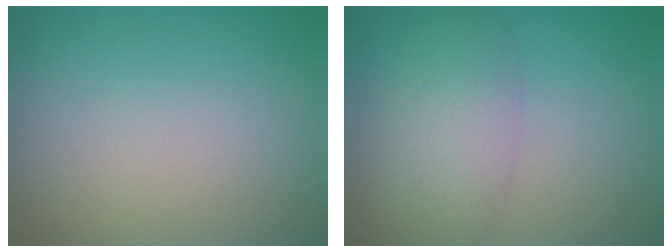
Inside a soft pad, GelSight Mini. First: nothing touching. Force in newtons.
{"total": 4.6, "press": 4.6, "slide": 0.2}